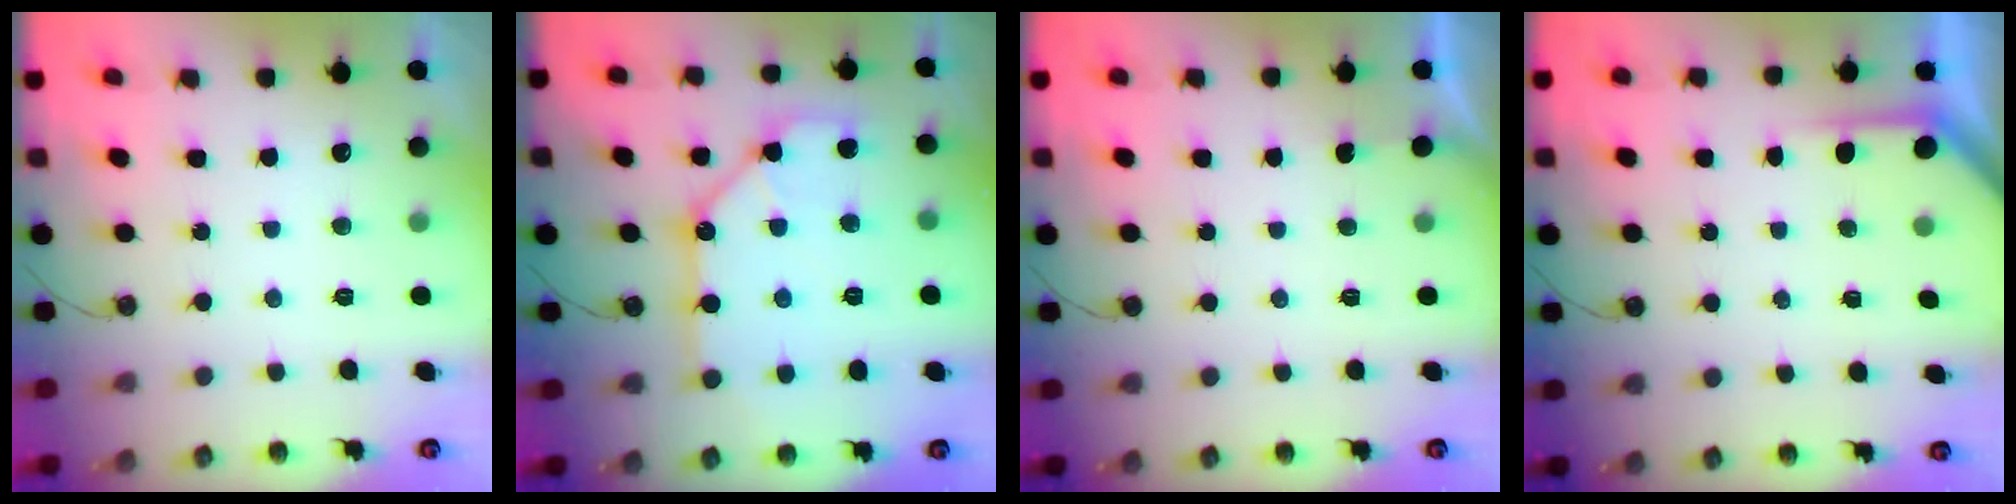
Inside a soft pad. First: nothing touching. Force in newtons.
{"total": 12.3, "press": 12.2, "slide": 0.9}
{"total": 0.7, "press": 0.7, "slide": 0.1}
{"total": 2.2, "press": 2.2, "slide": 0.3}